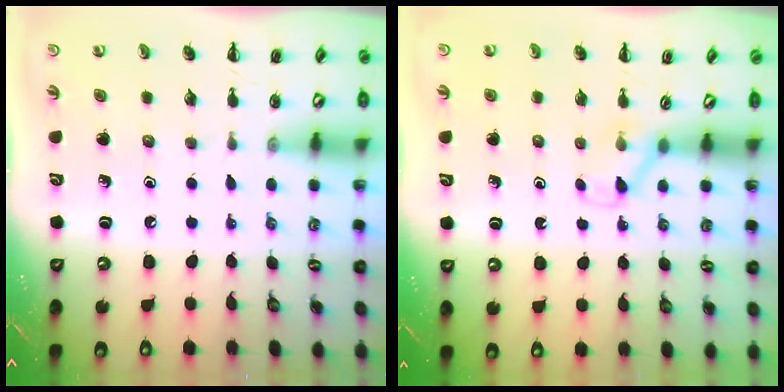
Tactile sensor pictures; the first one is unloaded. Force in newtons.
{"total": 3.9, "press": 3.7, "slide": 1.2}